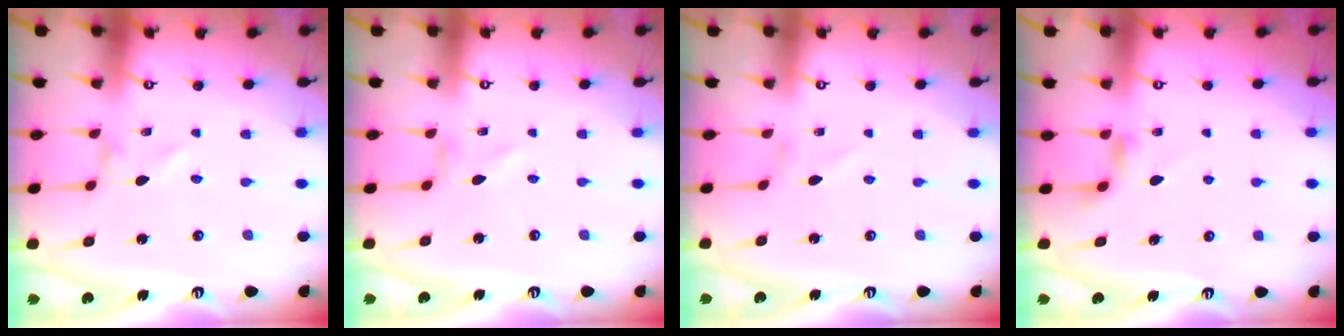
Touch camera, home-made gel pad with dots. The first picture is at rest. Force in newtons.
{"total": 0.7, "press": 0.7, "slide": 0.1}
{"total": 1.4, "press": 1.4, "slide": 0.1}
{"total": 3.3, "press": 3.3, "slide": 0.3}